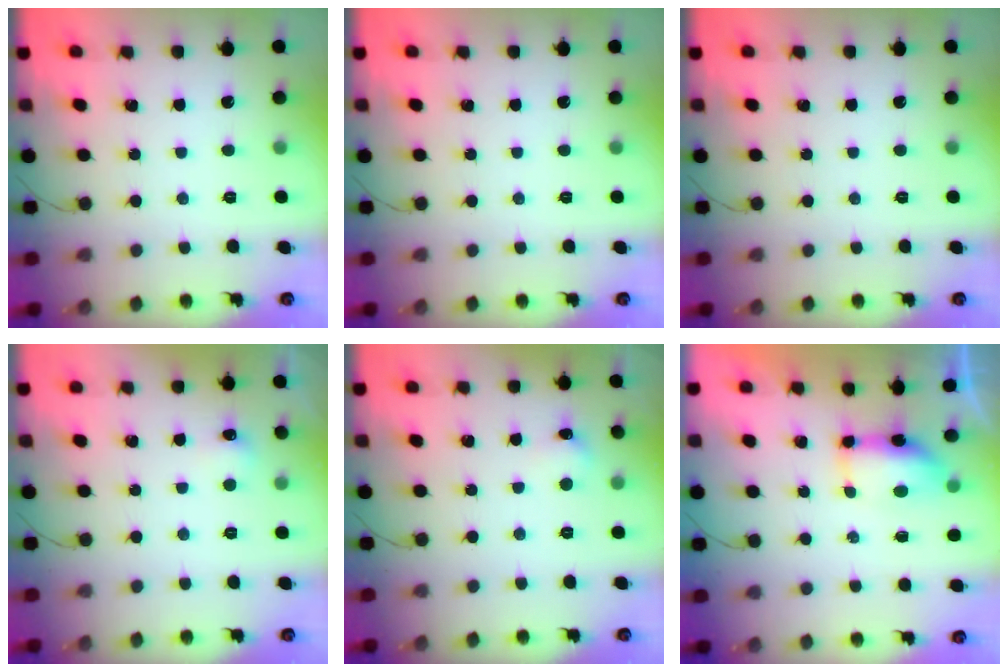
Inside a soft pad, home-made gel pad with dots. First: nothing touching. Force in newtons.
{"total": 0.0}
{"total": 0.0}
{"total": 4.8, "press": 4.7, "slide": 1.1}
{"total": 5.3, "press": 5.0, "slide": 1.5}
{"total": 6.7, "press": 6.7, "slide": 0.6}